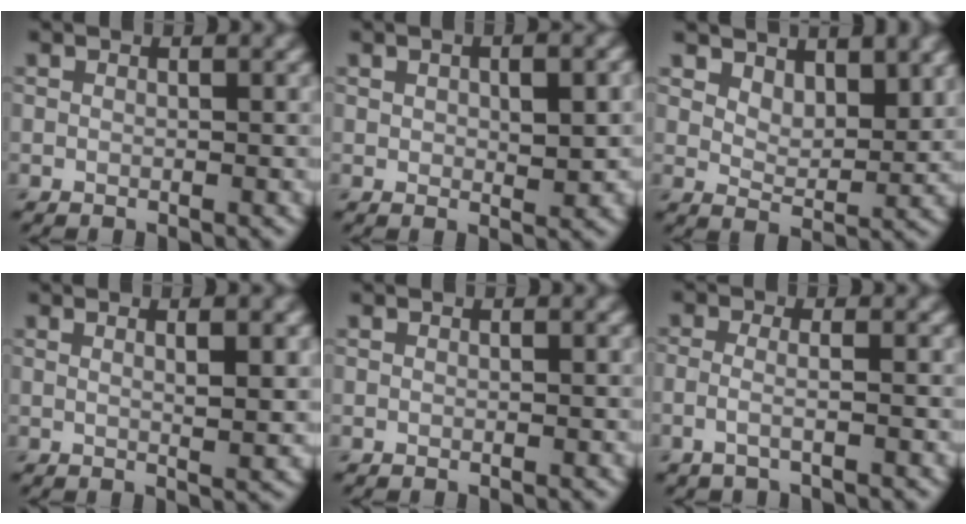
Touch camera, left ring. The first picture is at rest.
{"total": 3.4, "force": [0.4, 1.6, 3.0], "torque": [-0.049, 0.000, 0.009]}
{"total": 4.5, "force": [3.4, 2.1, 2.1], "torque": [-0.041, -0.015, 0.059]}
{"total": 3.3, "force": [1.0, 0.8, 3.0], "torque": [-0.035, 0.001, 0.014]}
{"total": 0.0}
{"total": 1.8, "force": [-0.7, 0.6, 1.5], "torque": [-0.030, -0.009, -0.025]}